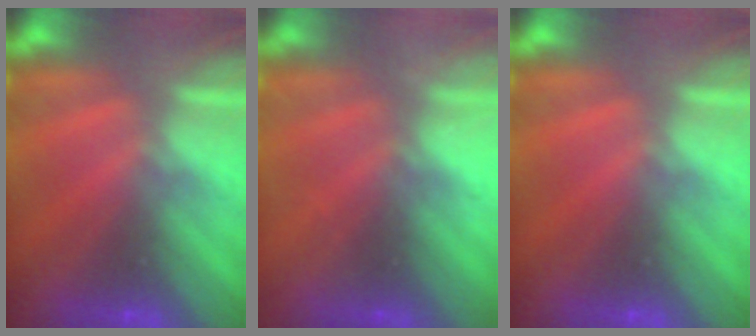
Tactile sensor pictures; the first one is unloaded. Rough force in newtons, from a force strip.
{"total": 2.3}
{"total": 0.0}